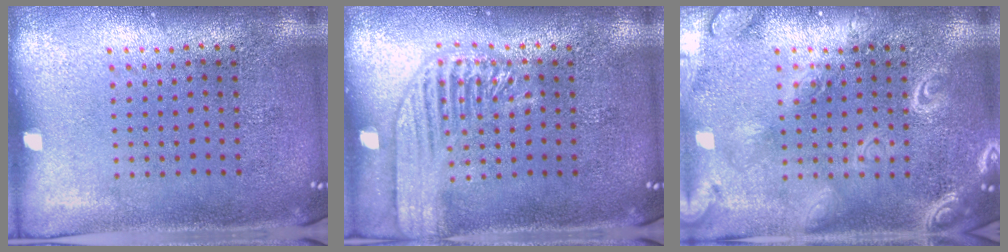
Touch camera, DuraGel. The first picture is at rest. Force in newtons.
{"total": 1.8, "press": 1.8, "slide": 0.3}
{"total": 3.9, "press": 3.8, "slide": 0.6}